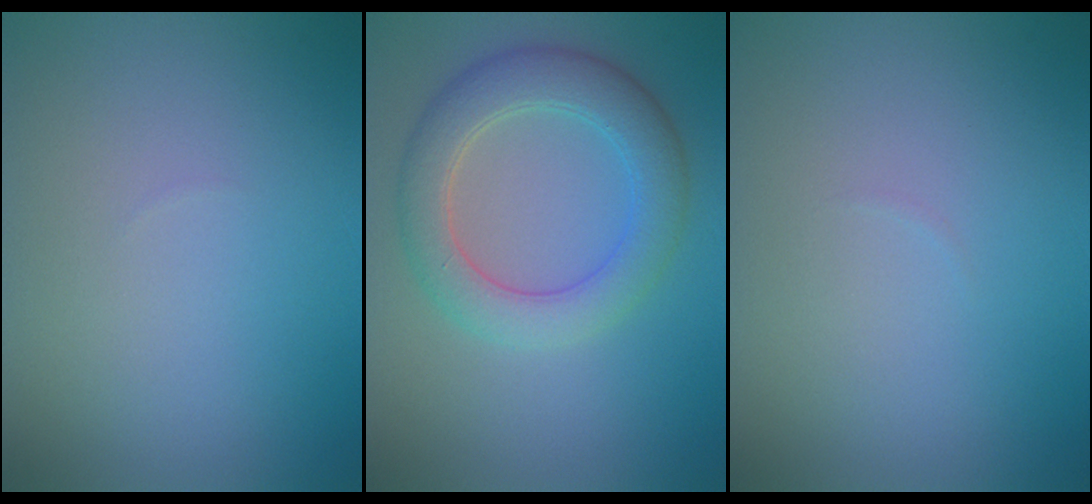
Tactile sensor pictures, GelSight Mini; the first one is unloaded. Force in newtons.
{"total": 5.2, "press": 5.2, "slide": 0.2}
{"total": 0.0}